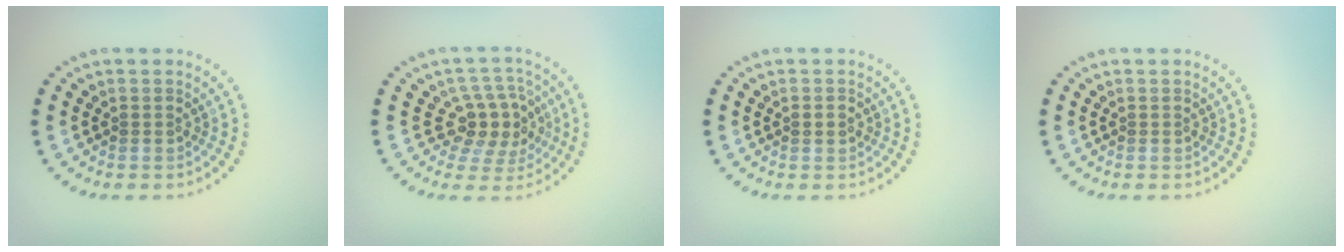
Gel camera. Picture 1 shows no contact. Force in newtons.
{"total": 4.0, "press": 3.6, "slide": 1.9}
{"total": 1.1, "press": 1.1, "slide": 0.2}
{"total": 0.0}